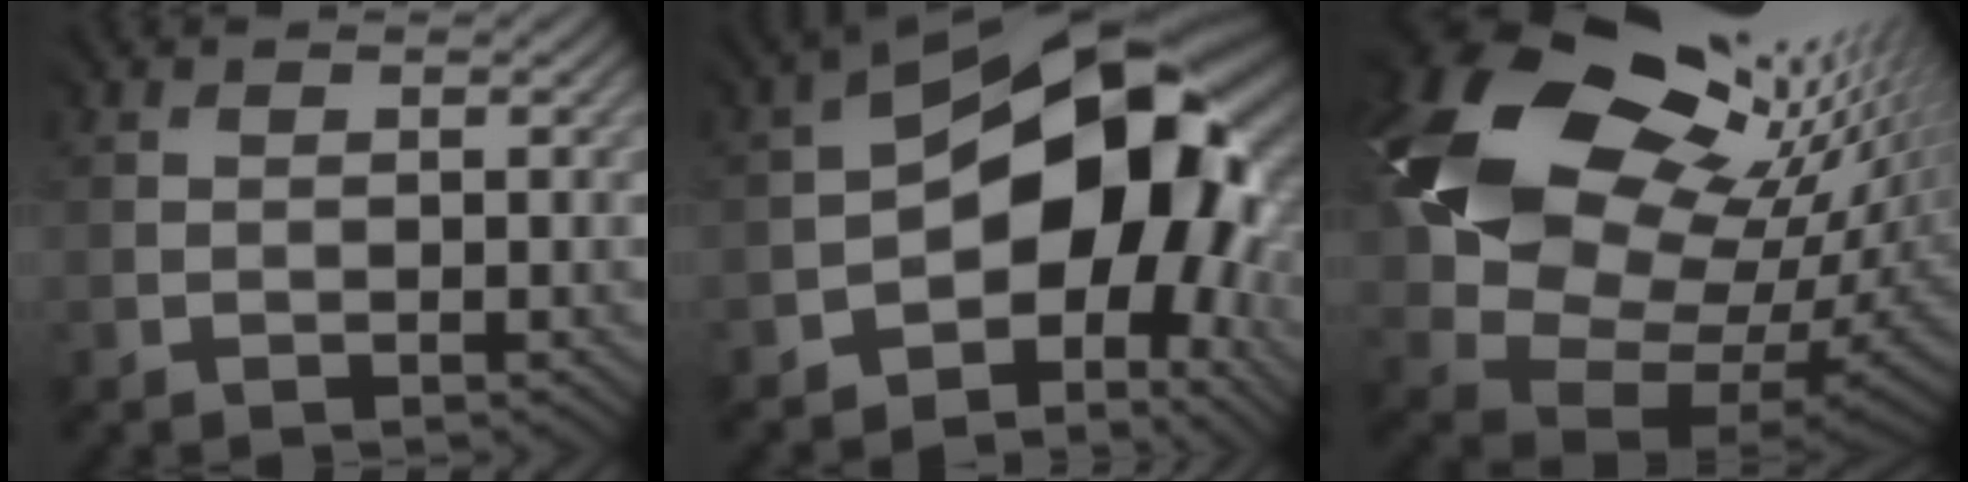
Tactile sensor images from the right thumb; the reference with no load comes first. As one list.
[{"total": 13.5, "force": [-1.9, 8.4, 10.4], "torque": [-0.134, 0.005, -0.041]}, {"total": 18.5, "force": [8.0, 12.2, 11.3], "torque": [-0.267, 0.001, 0.162]}]